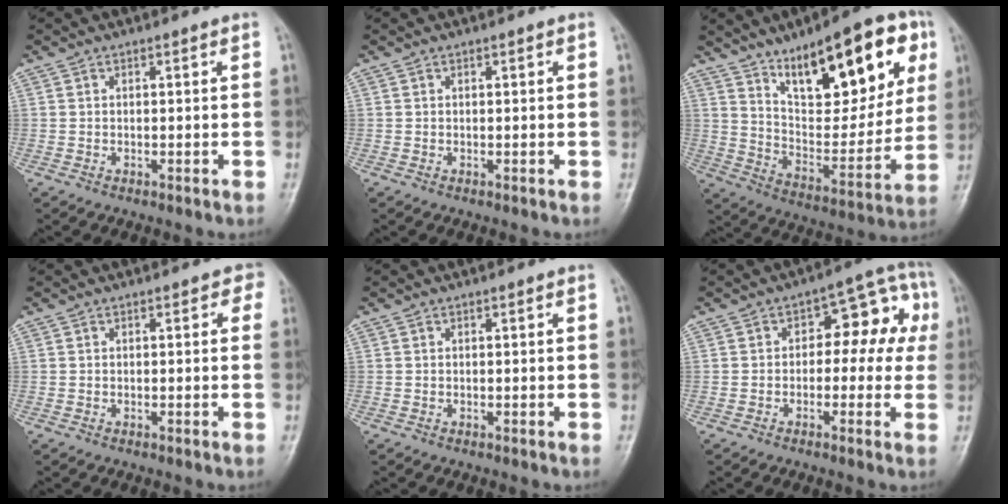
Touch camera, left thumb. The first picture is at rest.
{"total": 0.5, "force": [0.2, 0.2, 0.4], "torque": [-0.004, 0.001, 0.002]}
{"total": 24.3, "force": [12.3, 9.7, 18.6], "torque": [-0.227, -0.036, 0.200]}
{"total": 1.8, "force": [0.5, 1.2, 1.2], "torque": [0.012, 0.005, -0.005]}
{"total": 0.0}
{"total": 11.0, "force": [0.8, 6.6, 8.8], "torque": [-0.058, 0.045, -0.001]}